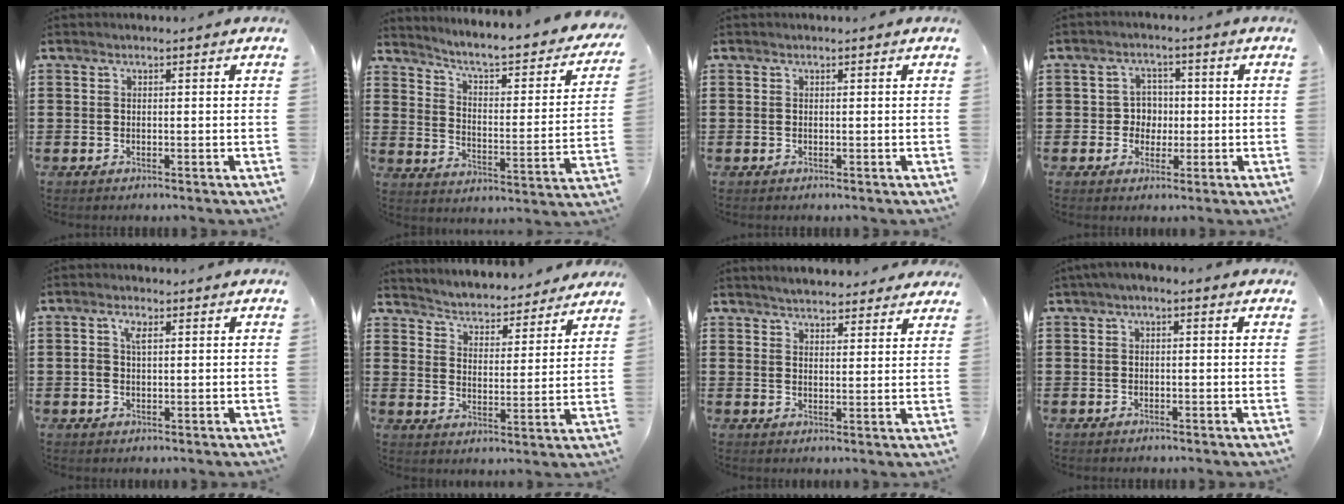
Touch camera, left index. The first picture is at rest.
{"total": 4.6, "force": [3.9, 0.2, 2.5], "torque": [-0.068, -0.038, 0.053]}
{"total": 0.0}
{"total": 3.9, "force": [-0.3, 3.6, 1.4], "torque": [-0.040, 0.010, -0.009]}
{"total": 2.8, "force": [0.6, 1.4, 2.3], "torque": [-0.058, 0.008, 0.006]}
{"total": 3.9, "force": [3.9, -0.1, -0.3], "torque": [-0.019, -0.036, 0.061]}
{"total": 3.9, "force": [3.8, 0.6, 0.7], "torque": [-0.023, -0.007, 0.072]}
{"total": 1.2, "force": [-0.6, 0.4, 1.0], "torque": [-0.016, 0.000, -0.011]}